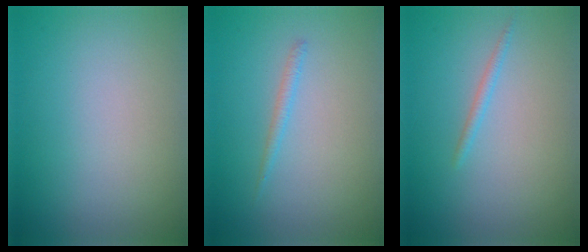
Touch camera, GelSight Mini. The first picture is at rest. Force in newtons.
{"total": 0.9, "press": 0.9, "slide": 0.1}
{"total": 0.8, "press": 0.8, "slide": 0.1}